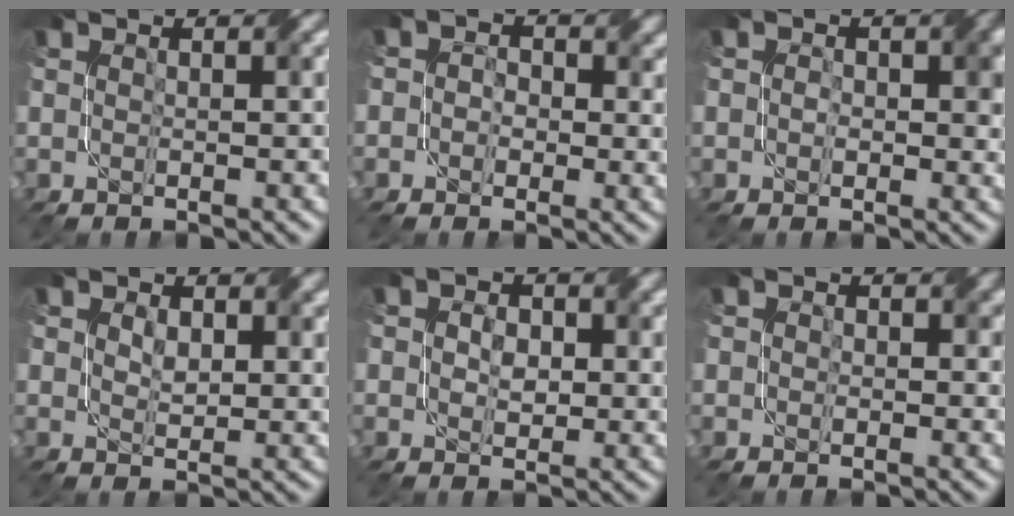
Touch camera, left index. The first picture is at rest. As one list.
[{"total": 3.9, "force": [0.7, 3.2, 2.1], "torque": [-0.017, 0.000, -0.018]}, {"total": 2.9, "force": [0.2, 1.8, 2.2], "torque": [-0.026, -0.003, -0.002]}, {"total": 3.0, "force": [1.2, 1.9, 2.0], "torque": [-0.038, -0.004, 0.022]}, {"total": 3.0, "force": [0.4, 2.1, 2.0], "torque": [-0.036, -0.005, 0.006]}, {"total": 2.3, "force": [0.7, 1.8, 1.3], "torque": [-0.011, -0.003, 0.001]}]